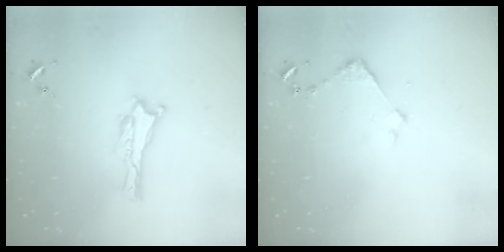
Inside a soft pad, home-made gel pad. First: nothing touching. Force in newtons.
{"total": 2.9, "press": 2.9, "slide": 0.3}